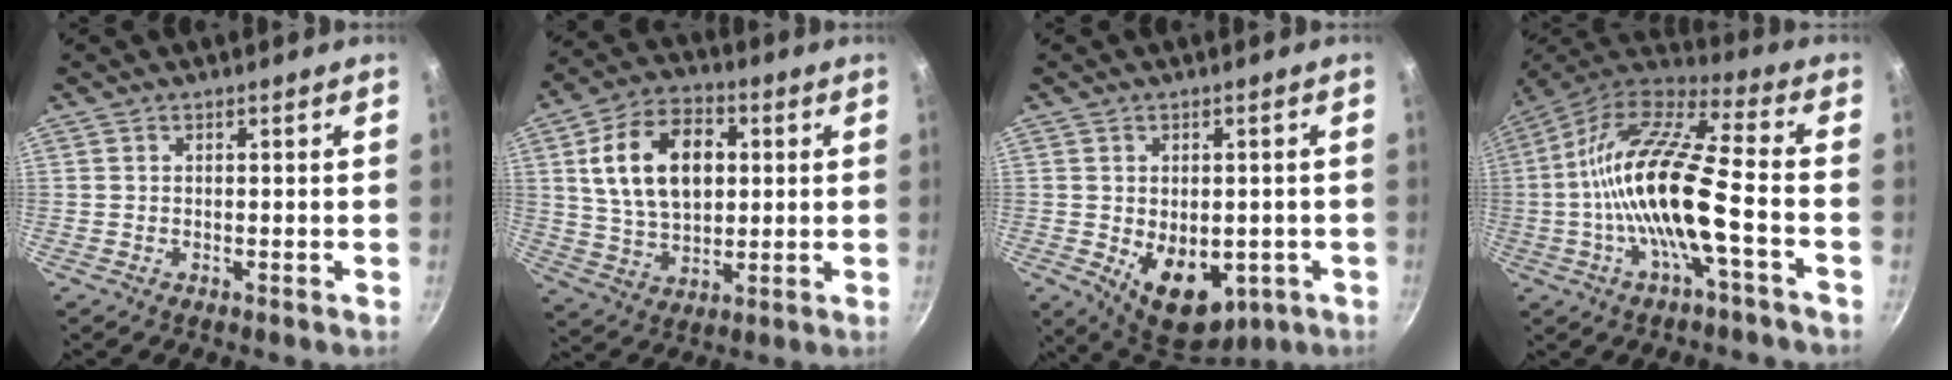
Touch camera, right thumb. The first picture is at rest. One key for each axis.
{"total": 17.1, "fx": 3.6, "fy": 11.3, "fz": 12.4, "tx": -0.187, "ty": 0.002, "tz": 0.062}
{"total": 12.2, "fx": -2.8, "fy": 8.0, "fz": 8.8, "tx": -0.094, "ty": -0.014, "tz": -0.017}
{"total": 19.5, "fx": -3.9, "fy": 5.2, "fz": 18.4, "tx": -0.342, "ty": 0.039, "tz": -0.089}